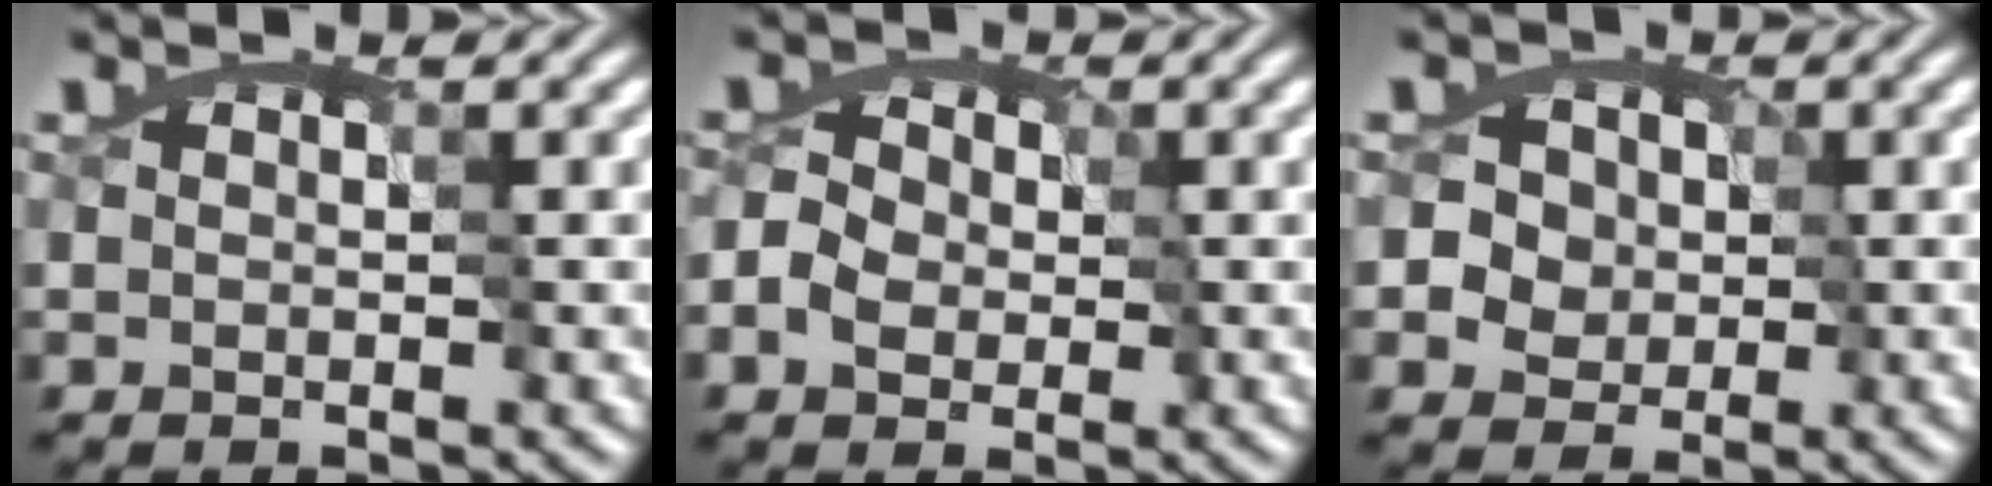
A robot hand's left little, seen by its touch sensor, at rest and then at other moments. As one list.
[{"total": 3.8, "force": [-1.7, 3.0, 1.6], "torque": [-0.017, 0.015, -0.036]}, {"total": 5.7, "force": [0.6, 5.1, 2.6], "torque": [-0.026, 0.018, -0.004]}]